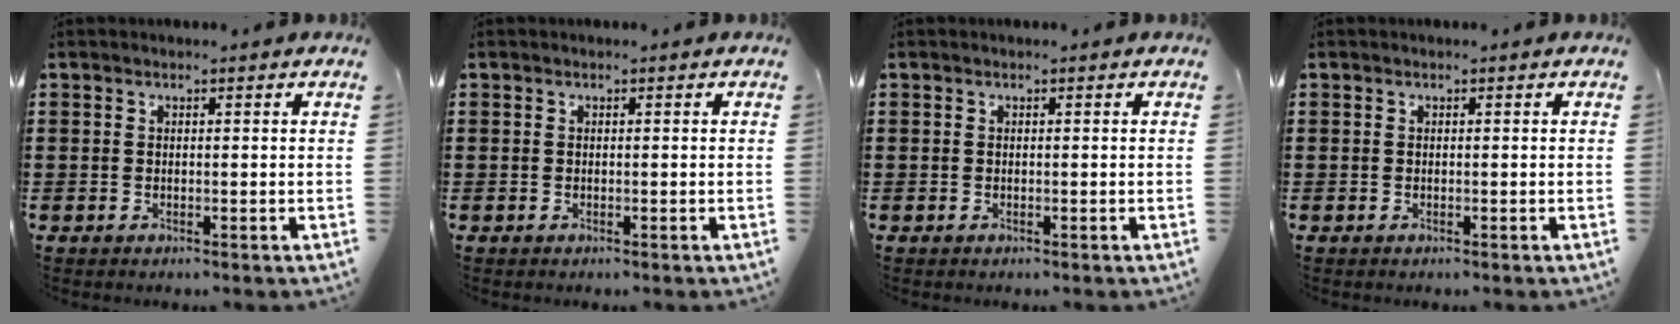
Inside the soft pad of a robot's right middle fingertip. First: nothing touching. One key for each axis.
{"total": 0.0}
{"total": 0.0}
{"total": 0.0}